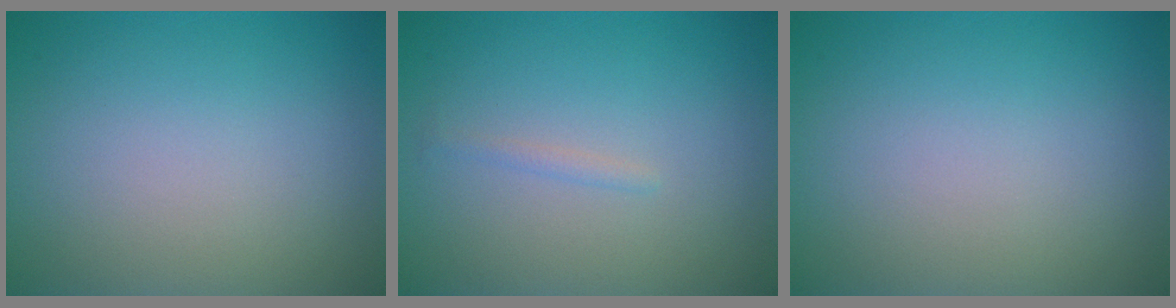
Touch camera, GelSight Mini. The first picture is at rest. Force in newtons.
{"total": 0.6, "press": 0.6, "slide": 0.0}
{"total": 0.0}